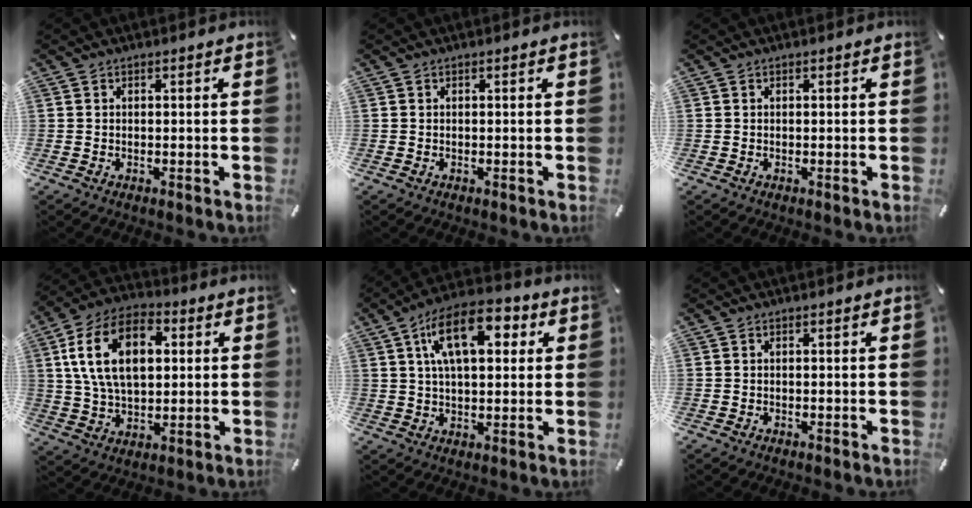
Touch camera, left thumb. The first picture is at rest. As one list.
[{"total": 0.0}, {"total": 0.0}, {"total": 16.8, "force": [4.1, 10.7, 12.3], "torque": [-0.255, 0.009, 0.067]}, {"total": 13.9, "force": [5.2, 6.9, 10.9], "torque": [-0.180, -0.002, 0.087]}, {"total": 0.0}]